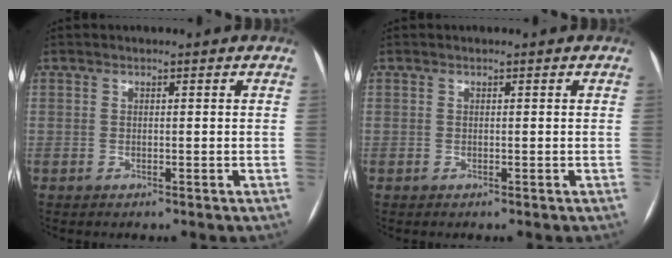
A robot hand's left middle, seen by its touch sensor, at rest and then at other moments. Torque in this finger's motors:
{"motor_torque": [-0.02, 0.03, 0.00, 0.00]}